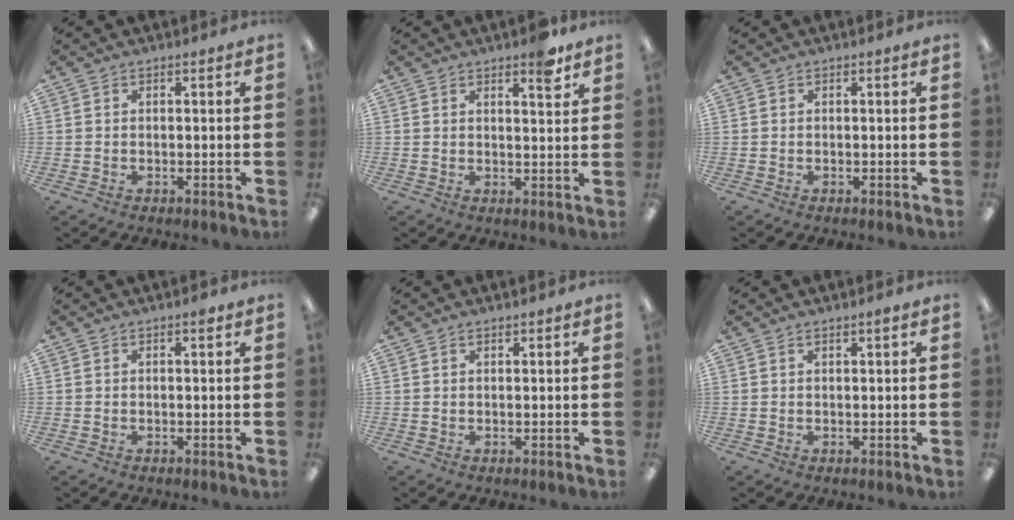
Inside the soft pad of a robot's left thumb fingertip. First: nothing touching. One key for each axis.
{"total": 5.1, "fx": 3.8, "fy": 1.4, "fz": 3.1, "tx": -0.031, "ty": -0.022, "tz": 0.058}
{"total": 0.0}
{"total": 0.9, "fx": 0.6, "fy": 0.2, "fz": 0.6, "tx": -0.007, "ty": -0.001, "tz": 0.007}
{"total": 0.8, "fx": 0.7, "fy": 0.2, "fz": 0.3, "tx": -0.007, "ty": 0.001, "tz": 0.013}
{"total": 1.2, "fx": 1.0, "fy": 0.2, "fz": 0.7, "tx": -0.014, "ty": 0.001, "tz": 0.017}